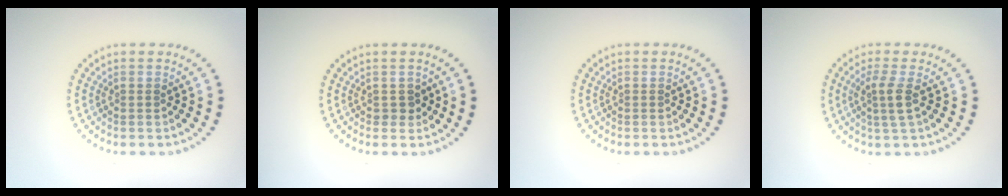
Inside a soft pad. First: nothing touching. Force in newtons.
{"total": 1.1, "press": 1.0, "slide": 0.4}
{"total": 0.0}
{"total": 2.1, "press": 1.7, "slide": 1.2}